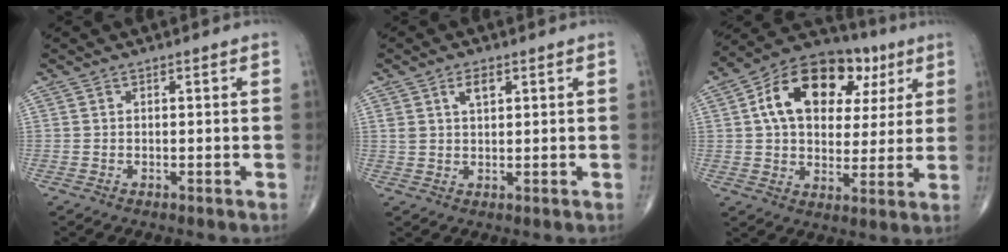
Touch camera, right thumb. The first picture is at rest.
{"total": 3.4, "force": [1.7, 1.7, 2.4], "torque": [-0.038, -0.006, 0.032]}
{"total": 20.0, "force": [6.4, 12.8, 13.9], "torque": [-0.188, 0.012, 0.096]}